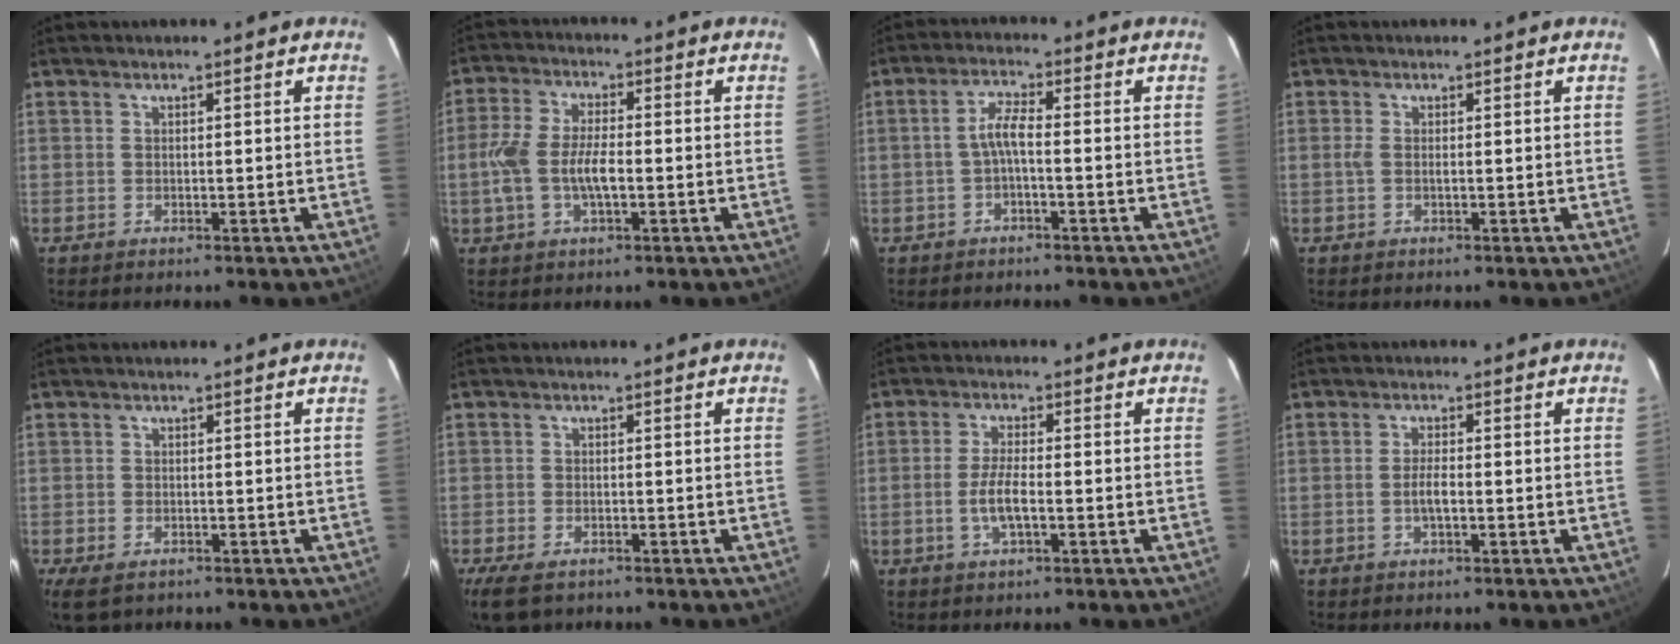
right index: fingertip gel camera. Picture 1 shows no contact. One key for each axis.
{"total": 8.4, "fx": -1.6, "fy": 3.6, "fz": 7.4, "tx": -0.155, "ty": 0.004, "tz": -0.032}
{"total": 3.3, "fx": -1.1, "fy": 0.5, "fz": 3.0, "tx": -0.067, "ty": 0.008, "tz": -0.023}
{"total": 1.4, "fx": -0.1, "fy": 0.3, "fz": 1.4, "tx": -0.030, "ty": 0.000, "tz": -0.004}
{"total": 4.9, "fx": -3.0, "fy": 2.9, "fz": 2.7, "tx": -0.064, "ty": -0.019, "tz": -0.053}
{"total": 6.6, "fx": -4.5, "fy": 3.4, "fz": 3.5, "tx": -0.091, "ty": -0.023, "tz": -0.083}
{"total": 4.9, "fx": -1.5, "fy": 1.3, "fz": 4.4, "tx": -0.091, "ty": -0.002, "tz": -0.029}
{"total": 2.5, "fx": -0.8, "fy": 0.7, "fz": 2.3, "tx": -0.044, "ty": -0.001, "tz": -0.014}